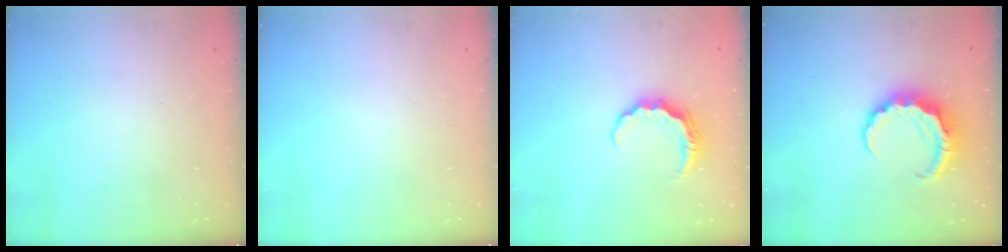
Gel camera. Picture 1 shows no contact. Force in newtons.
{"total": 0.0}
{"total": 6.6, "press": 6.6, "slide": 0.3}
{"total": 7.1, "press": 7.0, "slide": 1.3}